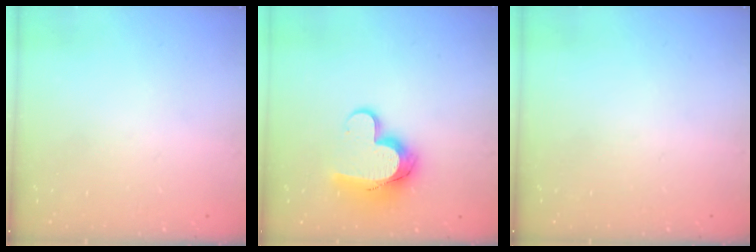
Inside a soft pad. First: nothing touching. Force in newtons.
{"total": 12.4, "press": 12.4, "slide": 0.6}
{"total": 0.0}